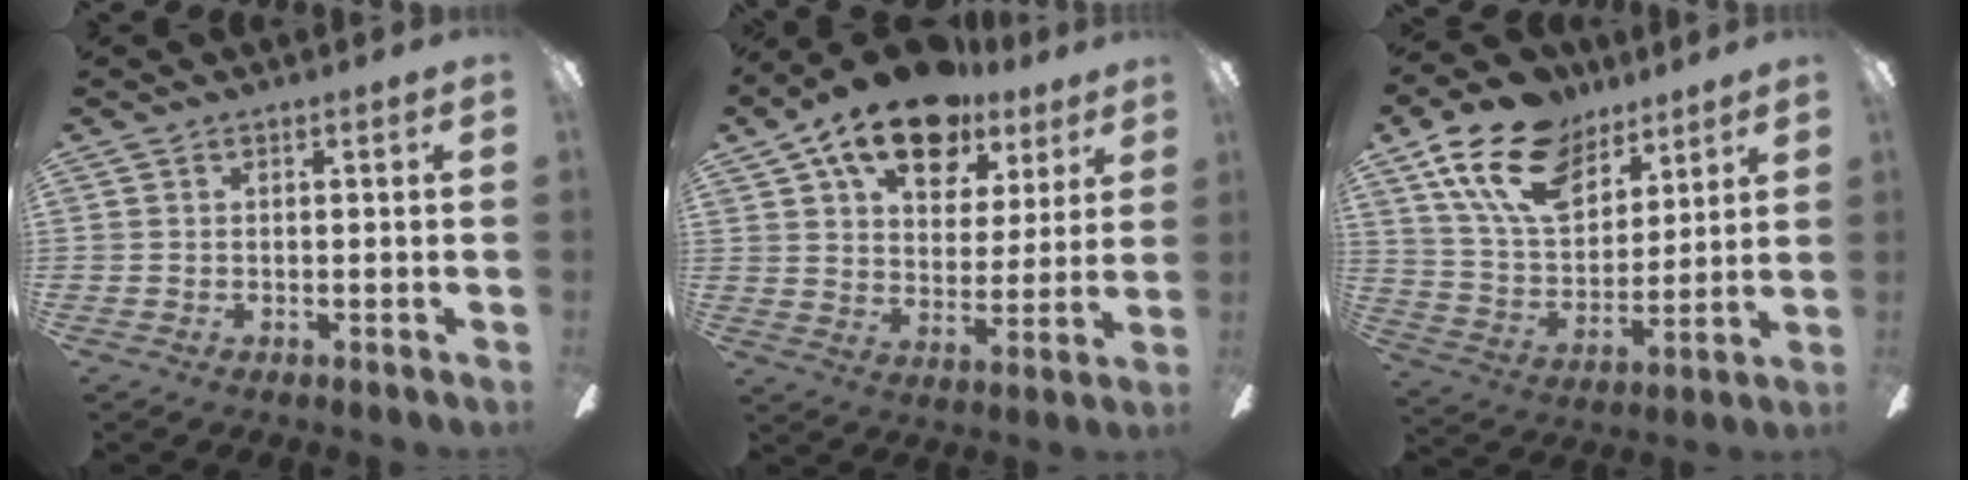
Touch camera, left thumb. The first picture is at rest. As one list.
[{"total": 16.6, "force": [11.6, 8.5, 8.4], "torque": [-0.139, -0.060, 0.203]}, {"total": 19.2, "force": [11.9, 11.1, 10.2], "torque": [-0.191, -0.044, 0.221]}]